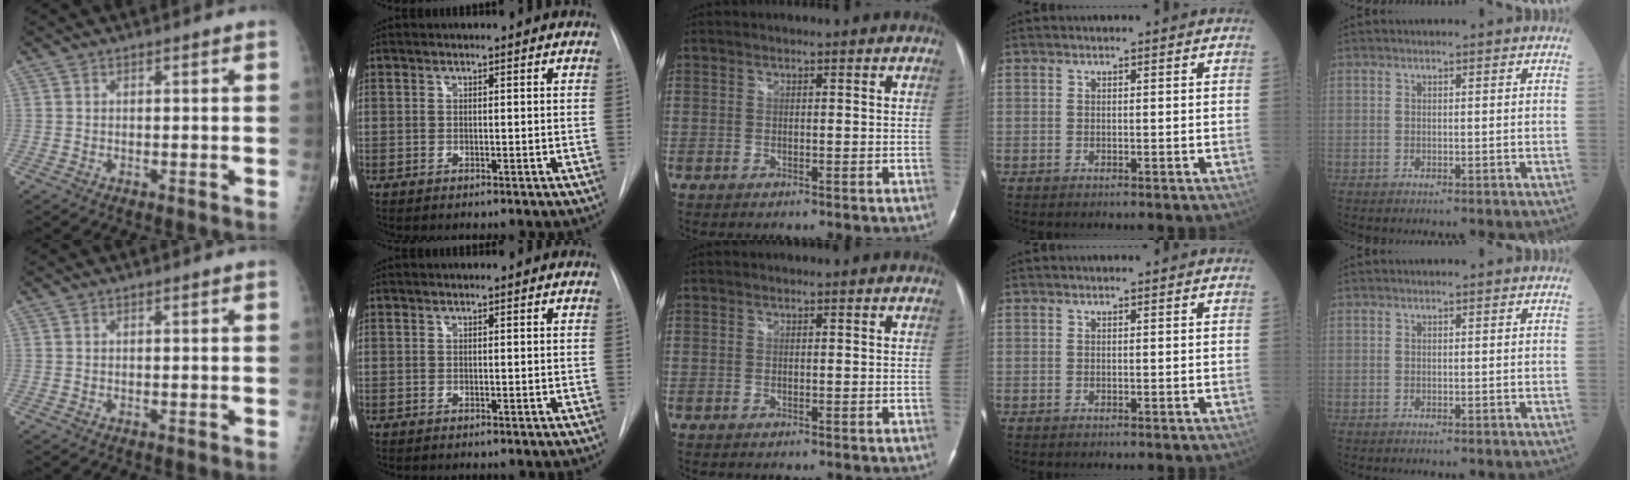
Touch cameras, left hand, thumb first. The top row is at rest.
{}